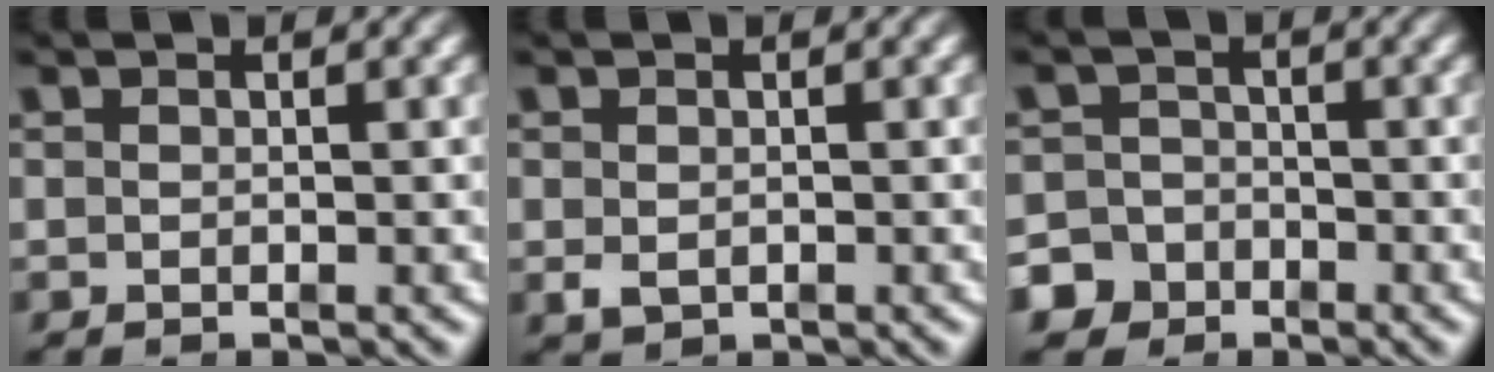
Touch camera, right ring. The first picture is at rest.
{"total": 1.4, "force": [-0.7, 0.8, 0.8], "torque": [-0.022, -0.017, 0.001]}
{"total": 6.2, "force": [-3.6, 5.0, 1.0], "torque": [-0.020, -0.027, -0.062]}